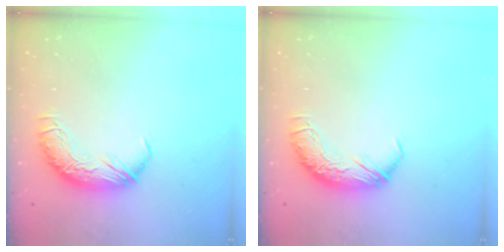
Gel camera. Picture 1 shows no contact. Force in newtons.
{"total": 0.0}